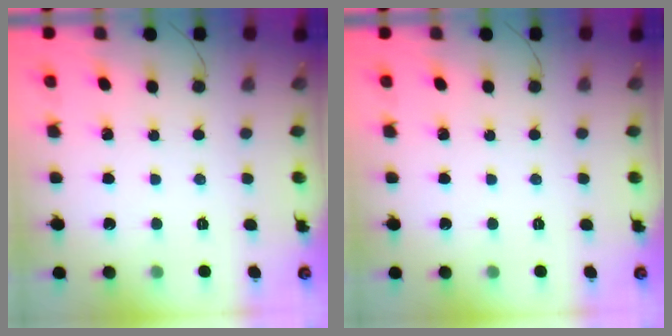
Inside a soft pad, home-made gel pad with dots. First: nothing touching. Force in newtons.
{"total": 0.0}